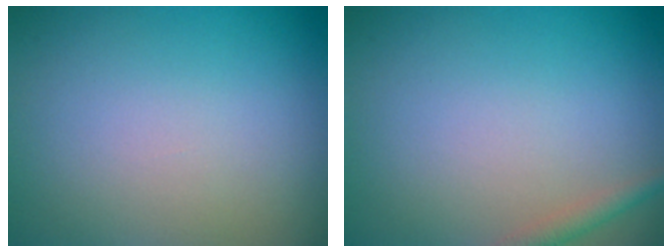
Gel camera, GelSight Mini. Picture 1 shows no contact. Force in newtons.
{"total": 1.4, "press": 1.4, "slide": 0.1}